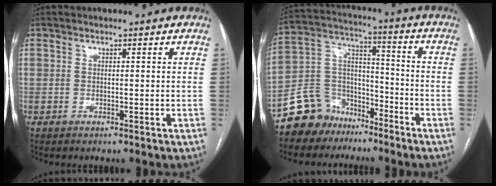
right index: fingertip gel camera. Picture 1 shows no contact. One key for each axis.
{"total": 11.0, "fx": -8.0, "fy": 7.5, "fz": 1.3, "tx": -0.029, "ty": 0.065, "tz": -0.146}